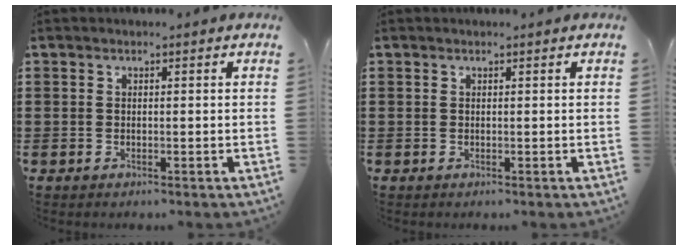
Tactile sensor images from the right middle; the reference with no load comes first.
{"total": 0.0}